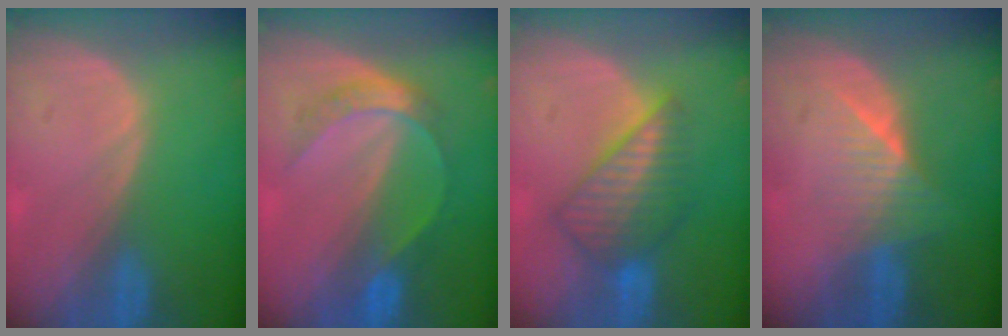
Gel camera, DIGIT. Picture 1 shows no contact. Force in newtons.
{"total": 5.3, "press": 5.3, "slide": 0.1}
{"total": 7.1, "press": 6.8, "slide": 1.9}
{"total": 6.0, "press": 5.4, "slide": 2.7}